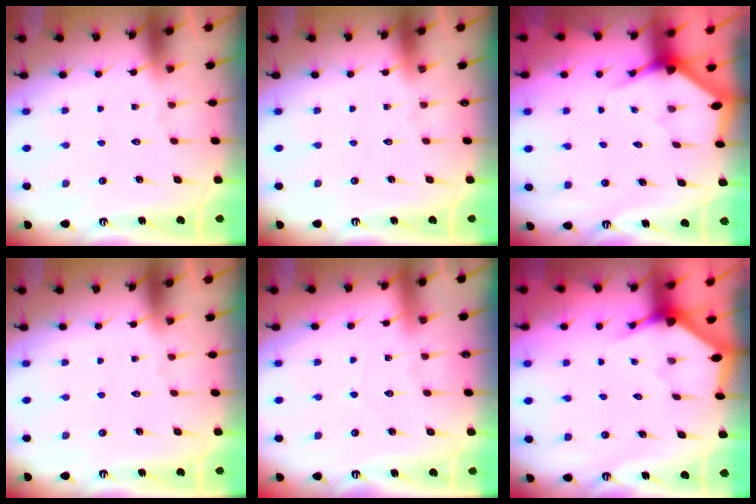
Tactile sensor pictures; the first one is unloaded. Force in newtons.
{"total": 0.0}
{"total": 2.9, "press": 2.9, "slide": 0.2}
{"total": 0.0}
{"total": 4.3, "press": 4.2, "slide": 0.5}
{"total": 2.9, "press": 2.9, "slide": 0.2}